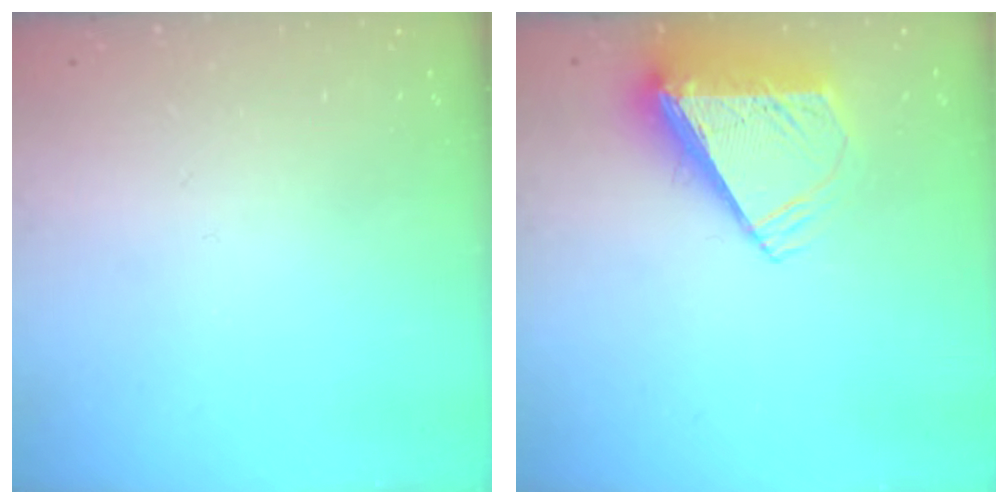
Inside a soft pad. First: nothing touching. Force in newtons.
{"total": 9.1, "press": 9.0, "slide": 1.3}